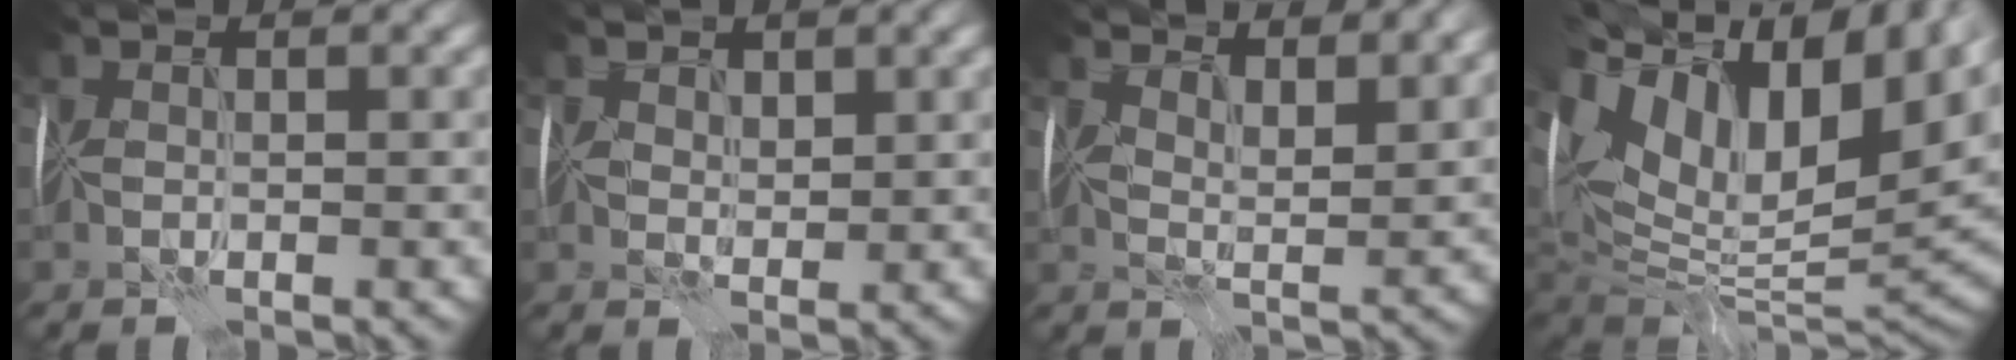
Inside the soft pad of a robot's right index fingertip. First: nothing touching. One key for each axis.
{"total": 2.8, "fx": 1.8, "fy": 1.7, "fz": 1.1, "tx": -0.024, "ty": 0.001, "tz": 0.029}
{"total": 6.9, "fx": 5.9, "fy": 1.8, "fz": 3.0, "tx": -0.053, "ty": -0.001, "tz": 0.078}
{"total": 17.2, "fx": 5.2, "fy": 9.2, "fz": 13.5, "tx": -0.243, "ty": 0.014, "tz": 0.112}